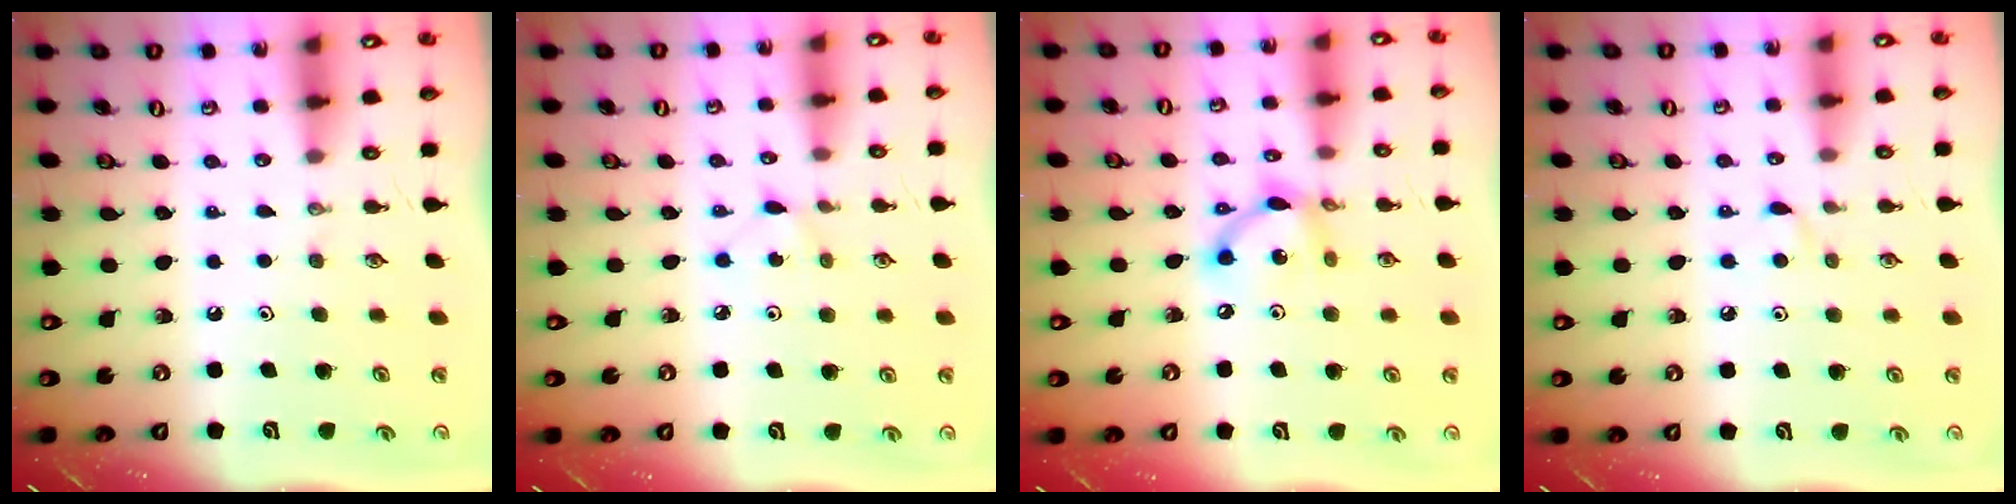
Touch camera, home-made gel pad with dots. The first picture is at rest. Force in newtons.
{"total": 2.6, "press": 2.5, "slide": 0.3}
{"total": 9.5, "press": 9.5, "slide": 0.5}
{"total": 3.7, "press": 3.7, "slide": 0.5}